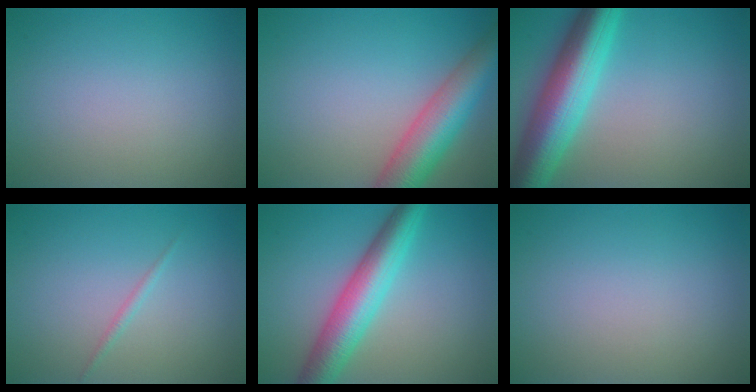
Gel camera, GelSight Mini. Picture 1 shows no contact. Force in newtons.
{"total": 7.2, "press": 7.2, "slide": 0.4}
{"total": 9.0, "press": 9.0, "slide": 0.2}
{"total": 0.7, "press": 0.7, "slide": 0.1}
{"total": 6.5, "press": 6.5, "slide": 0.0}
{"total": 0.0}